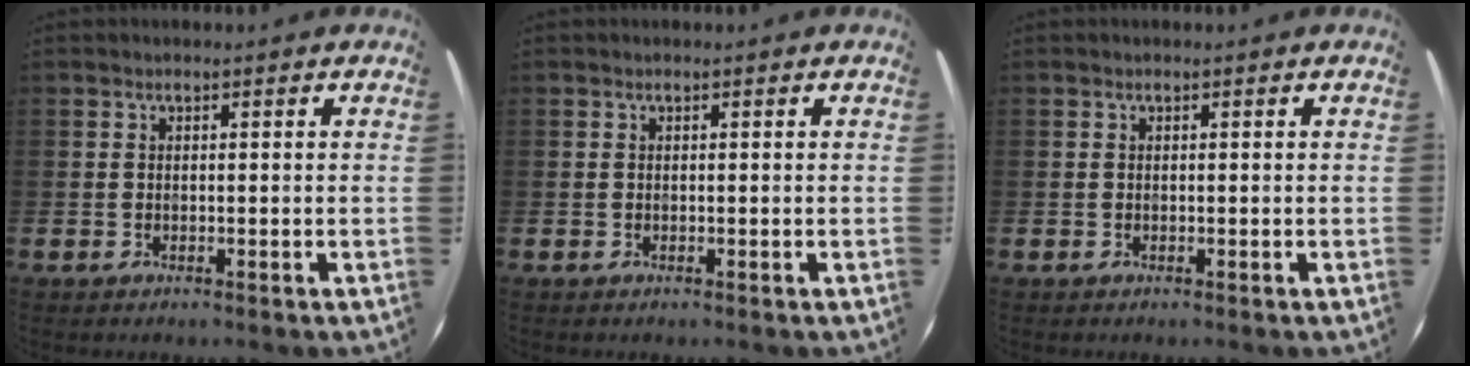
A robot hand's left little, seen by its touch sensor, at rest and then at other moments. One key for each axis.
{"total": 0.0}
{"total": 0.0}